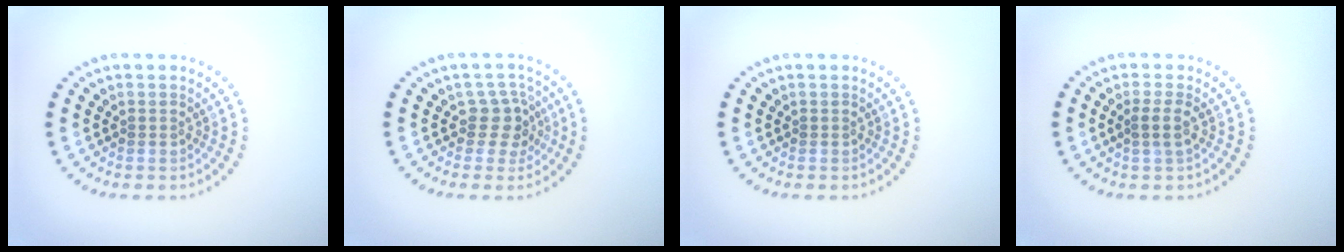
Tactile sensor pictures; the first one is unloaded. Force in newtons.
{"total": 2.6, "press": 2.1, "slide": 1.6}
{"total": 0.0}
{"total": 1.5, "press": 1.0, "slide": 1.1}